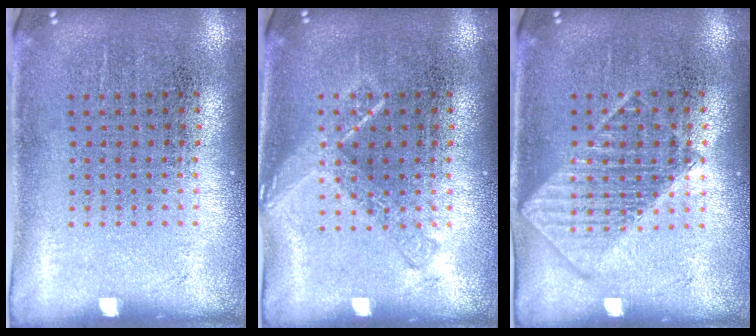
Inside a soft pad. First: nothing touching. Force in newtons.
{"total": 2.1, "press": 2.0, "slide": 0.2}
{"total": 1.0, "press": 1.0, "slide": 0.1}